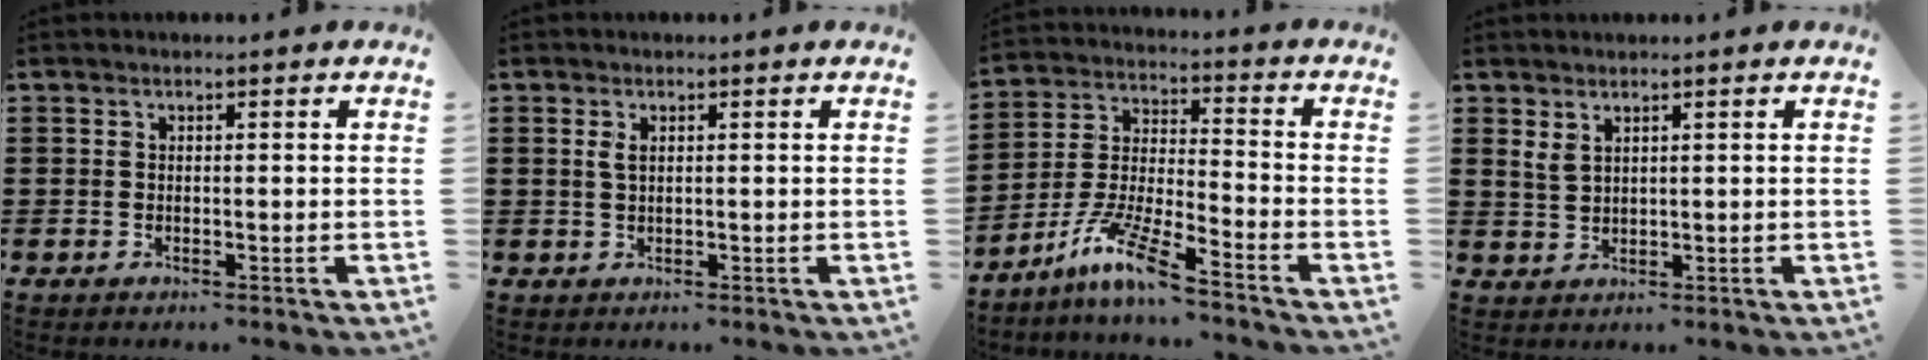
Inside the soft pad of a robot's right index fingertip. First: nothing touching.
{"total": 1.4, "force": [0.5, 0.6, 1.1], "torque": [-0.025, 0.005, 0.009]}
{"total": 9.6, "force": [-7.3, 0.7, 6.2], "torque": [-0.135, -0.003, -0.145]}
{"total": 2.1, "force": [1.5, 0.9, 1.2], "torque": [-0.027, 0.003, 0.028]}